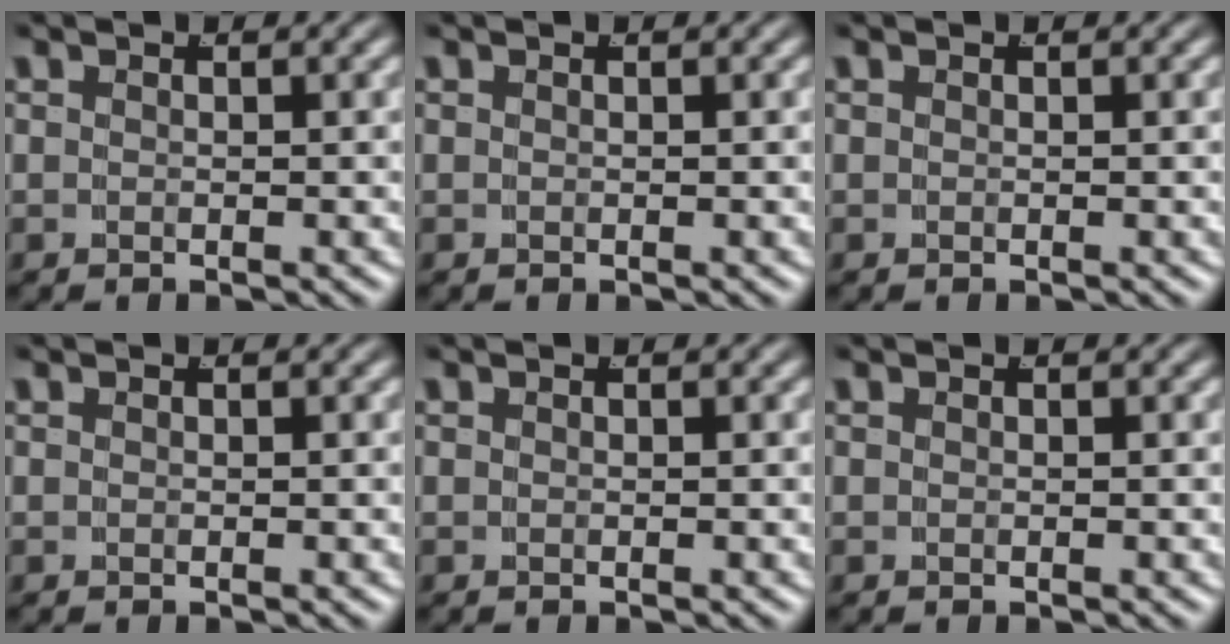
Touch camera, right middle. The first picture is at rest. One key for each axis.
{"total": 0.0}
{"total": 0.0}
{"total": 0.0}
{"total": 0.0}
{"total": 0.0}